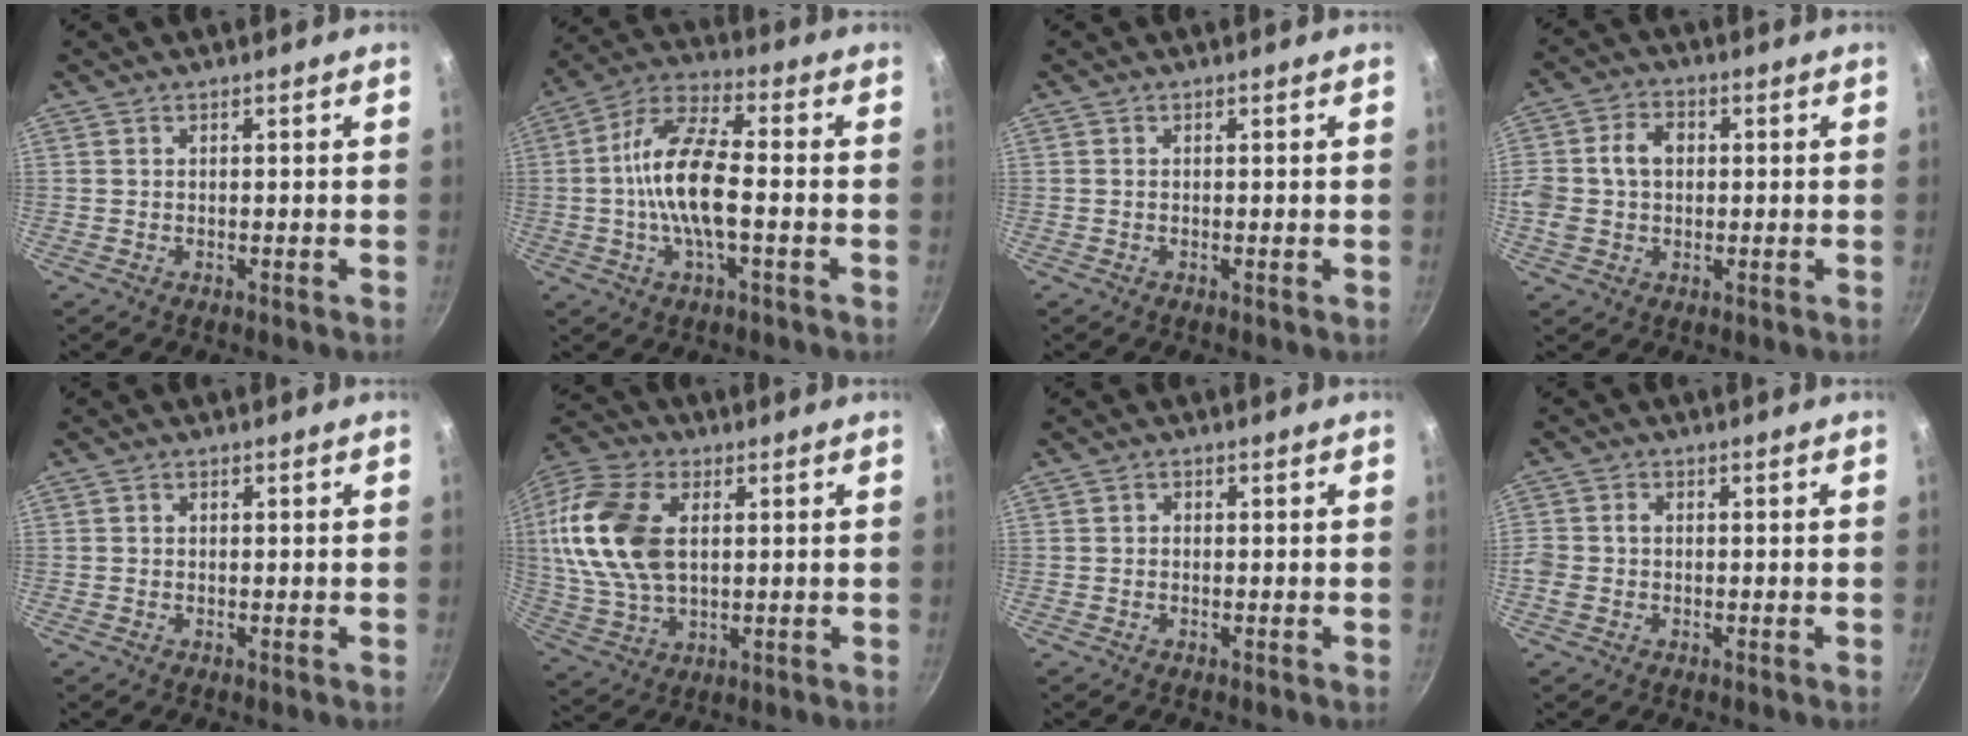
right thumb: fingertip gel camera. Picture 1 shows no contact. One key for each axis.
{"total": 13.9, "fx": -1.5, "fy": 5.2, "fz": 12.7, "tx": -0.240, "ty": 0.032, "tz": -0.045}
{"total": 0.0}
{"total": 8.3, "fx": 0.6, "fy": 6.4, "fz": 5.2, "tx": -0.083, "ty": 0.012, "tz": 0.000}
{"total": 0.7, "fx": 0.0, "fy": 0.7, "fz": 0.3, "tx": -0.005, "ty": 0.005, "tz": 0.000}
{"total": 18.6, "fx": 3.1, "fy": 11.6, "fz": 14.1, "tx": -0.281, "ty": 0.006, "tz": 0.058}
{"total": 1.1, "fx": -0.2, "fy": 0.9, "fz": 0.5, "tx": -0.006, "ty": 0.006, "tz": -0.005}
{"total": 3.3, "fx": -0.7, "fy": 2.7, "fz": 1.7, "tx": -0.035, "ty": 0.009, "tz": -0.017}